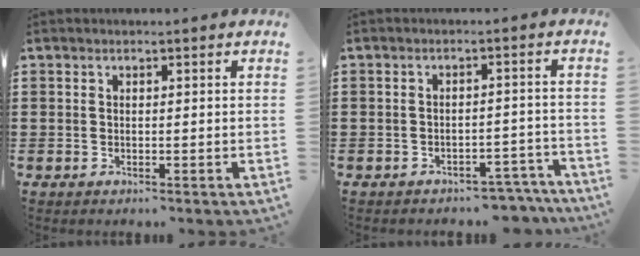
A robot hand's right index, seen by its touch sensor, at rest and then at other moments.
{"total": 3.0, "force": [-2.8, 0.5, 0.7], "torque": [-0.013, 0.004, -0.056]}